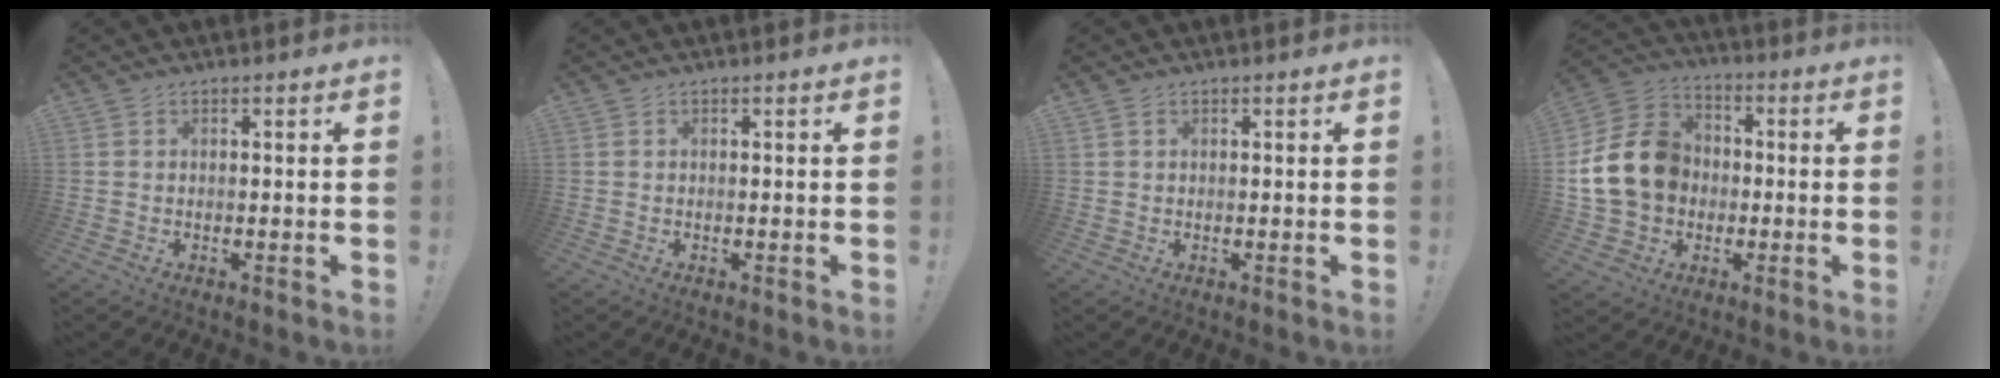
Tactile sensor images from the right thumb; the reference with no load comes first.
{"total": 0.0}
{"total": 0.8, "force": [0.6, 0.4, 0.3], "torque": [0.000, -0.004, 0.011]}
{"total": 17.6, "force": [0.2, 14.5, 9.9], "torque": [-0.171, 0.021, 0.016]}